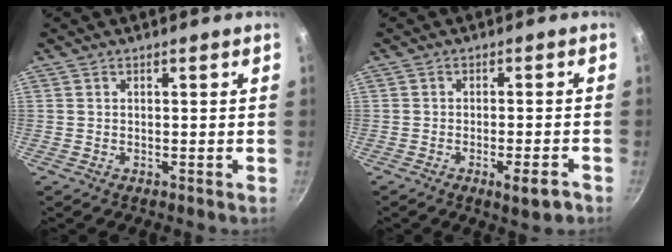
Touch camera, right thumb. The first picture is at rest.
{"total": 5.1, "force": [-2.7, 1.1, 4.1], "torque": [-0.054, 0.009, -0.036]}